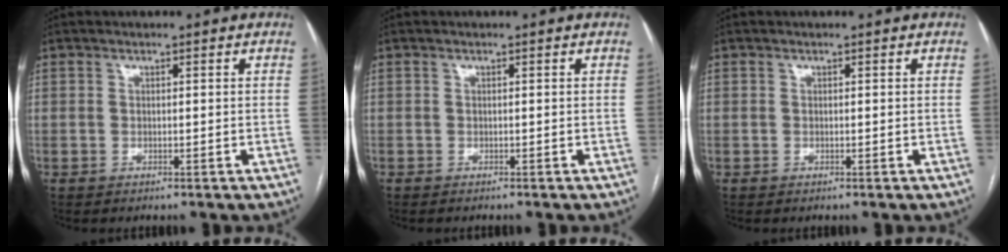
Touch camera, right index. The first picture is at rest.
{"total": 0.7, "force": [-0.7, 0.2, 0.1], "torque": [-0.005, 0.000, -0.013]}
{"total": 0.0}